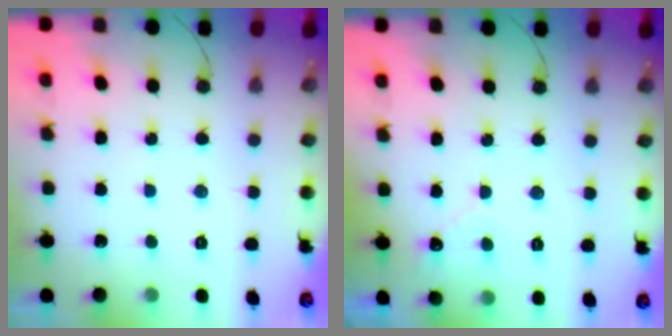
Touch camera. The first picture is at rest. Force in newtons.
{"total": 2.5, "press": 2.5, "slide": 0.0}